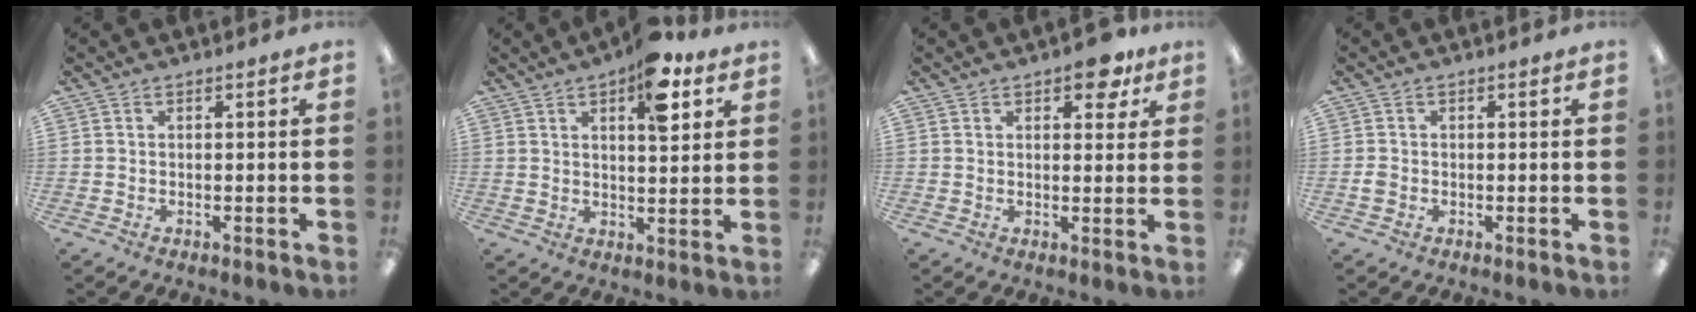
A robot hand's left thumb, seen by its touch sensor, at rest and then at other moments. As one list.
[{"total": 11.0, "force": [6.1, 4.5, 7.9], "torque": [-0.102, -0.023, 0.098]}, {"total": 6.3, "force": [4.0, 3.0, 3.8], "torque": [-0.036, -0.015, 0.062]}, {"total": 1.4, "force": [-0.3, 1.2, 0.7], "torque": [-0.012, 0.004, -0.007]}]